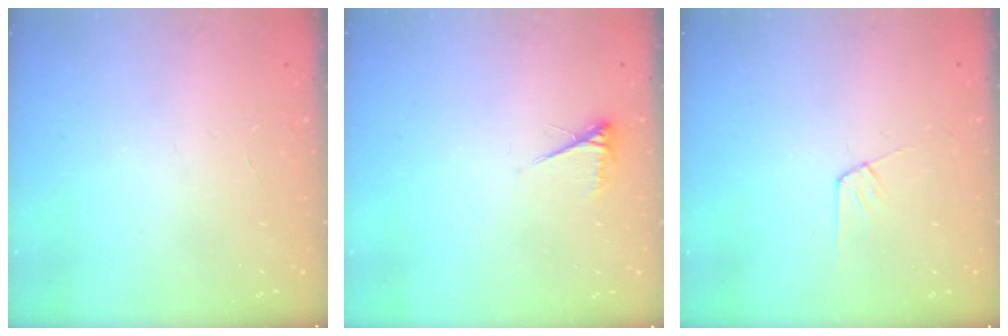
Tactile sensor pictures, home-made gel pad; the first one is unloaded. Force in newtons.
{"total": 4.0, "press": 3.9, "slide": 0.5}
{"total": 6.0, "press": 6.0, "slide": 0.6}